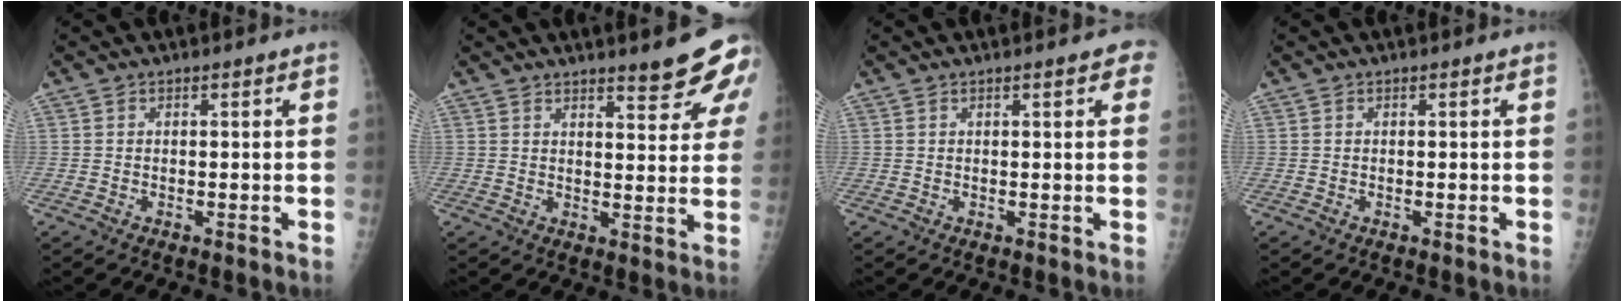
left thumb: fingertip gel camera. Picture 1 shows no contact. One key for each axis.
{"total": 9.6, "fx": 6.9, "fy": 2.3, "fz": 6.3, "tx": -0.051, "ty": -0.040, "tz": 0.079}
{"total": 3.4, "fx": 1.9, "fy": 1.2, "fz": 2.6, "tx": -0.017, "ty": -0.001, "tz": 0.018}
{"total": 0.0}